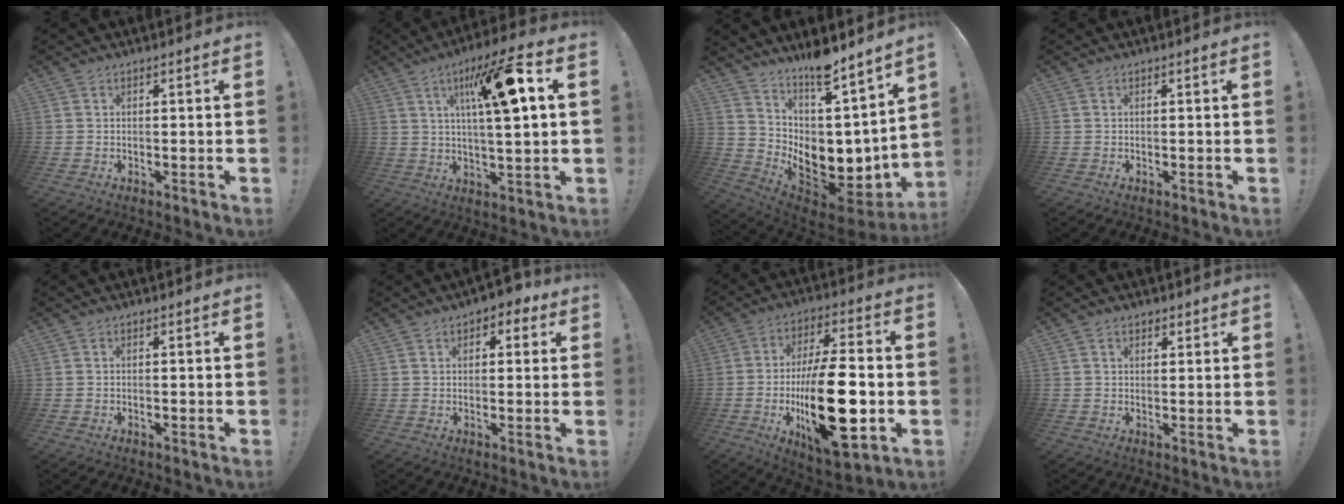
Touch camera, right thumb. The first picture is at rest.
{"total": 15.2, "force": [4.6, 2.8, 14.2], "torque": [-0.224, -0.006, 0.060]}
{"total": 10.6, "force": [4.8, 6.6, 6.9], "torque": [-0.091, -0.076, 0.096]}
{"total": 0.0}
{"total": 0.0}
{"total": 3.4, "force": [1.6, 2.4, 1.8], "torque": [-0.012, -0.006, 0.022]}
{"total": 26.2, "force": [-4.5, 10.3, 23.7], "torque": [-0.408, 0.003, -0.065]}
{"total": 1.9, "force": [1.1, 1.4, 0.6], "torque": [-0.002, -0.003, 0.019]}